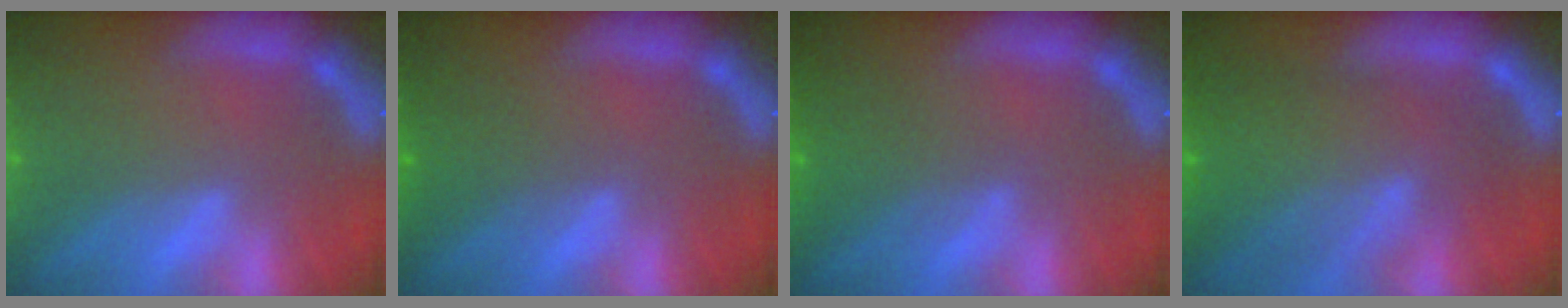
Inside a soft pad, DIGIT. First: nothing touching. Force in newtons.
{"total": 2.0}
{"total": 3.0}
{"total": 9.1}